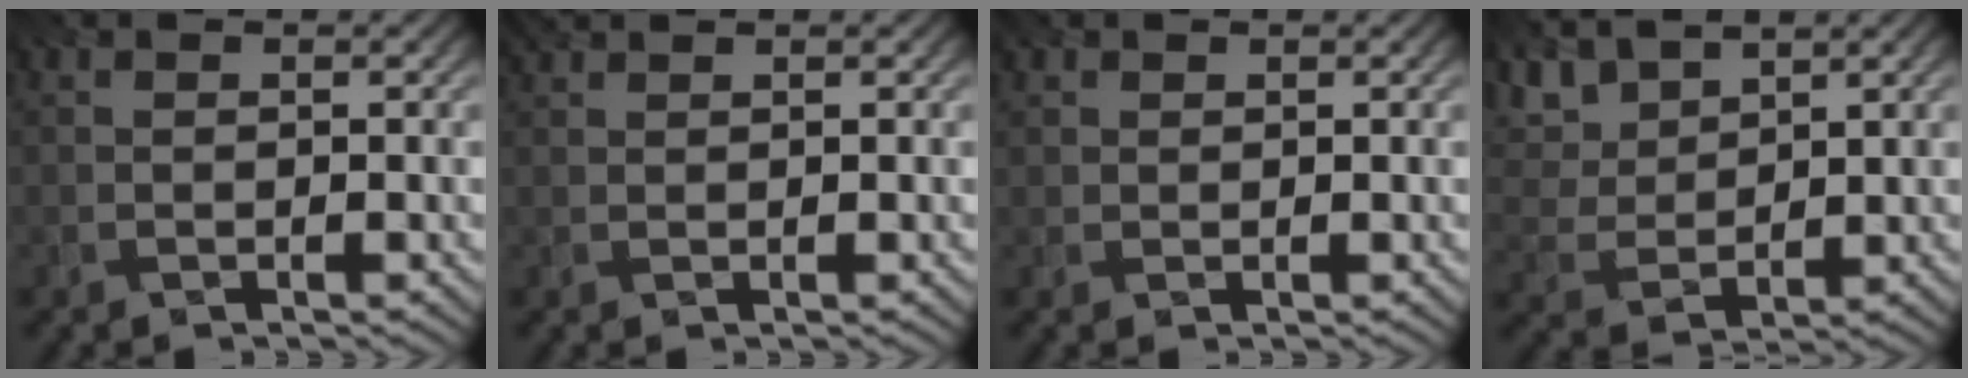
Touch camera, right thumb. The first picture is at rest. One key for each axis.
{"total": 1.3, "fx": 1.2, "fy": 0.1, "fz": 0.5, "tx": -0.010, "ty": 0.004, "tz": 0.022}
{"total": 1.3, "fx": 0.7, "fy": 1.1, "fz": 0.3, "tx": -0.007, "ty": 0.003, "tz": 0.013}
{"total": 6.3, "fx": 4.2, "fy": 2.9, "fz": 3.7, "tx": -0.103, "ty": 0.010, "tz": 0.072}